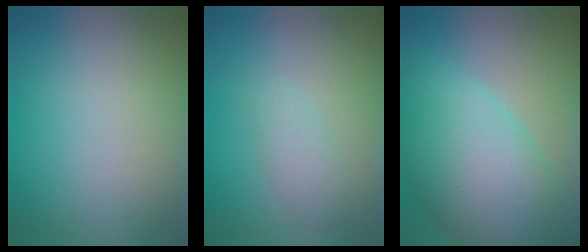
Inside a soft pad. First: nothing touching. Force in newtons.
{"total": 1.6, "press": 1.6, "slide": 0.1}
{"total": 10.5, "press": 10.5, "slide": 0.4}